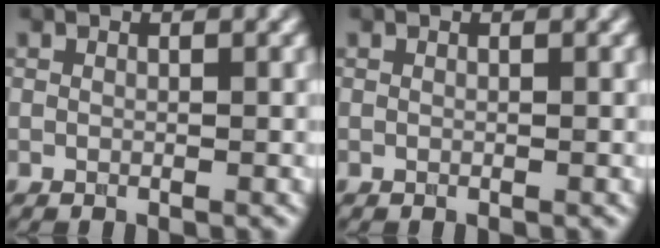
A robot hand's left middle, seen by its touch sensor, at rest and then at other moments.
{"total": 0.0}